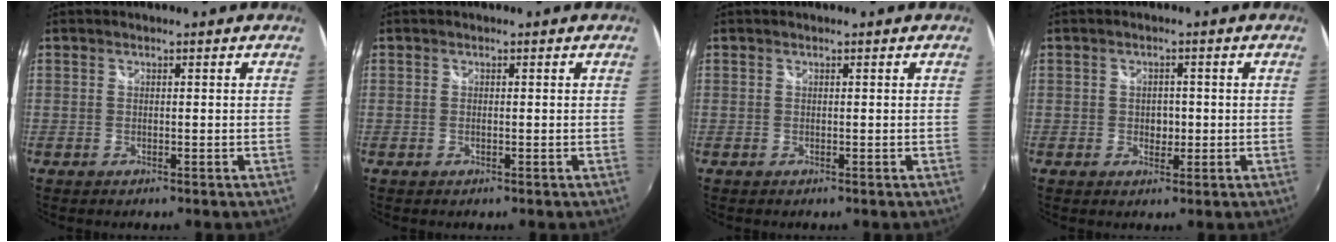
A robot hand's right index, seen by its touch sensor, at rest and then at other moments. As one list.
[{"total": 0.0}, {"total": 0.0}, {"total": 2.5, "force": [-0.3, 2.1, 1.4], "torque": [-0.020, 0.001, -0.005]}]